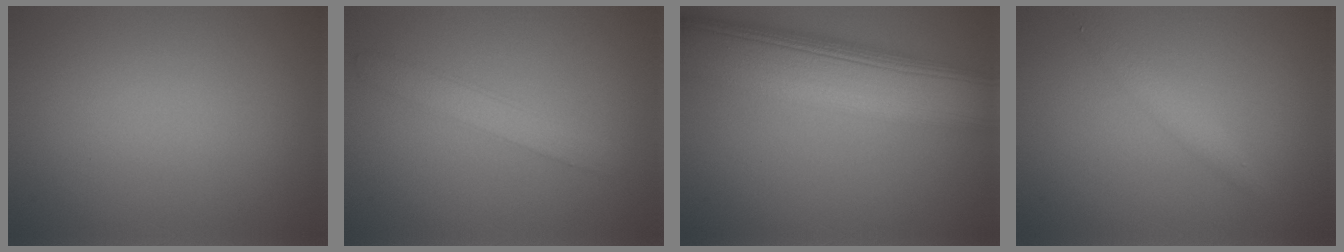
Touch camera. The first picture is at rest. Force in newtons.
{"total": 2.2, "press": 2.2, "slide": 0.1}
{"total": 11.5, "press": 11.5, "slide": 0.6}
{"total": 1.7, "press": 1.7, "slide": 0.1}